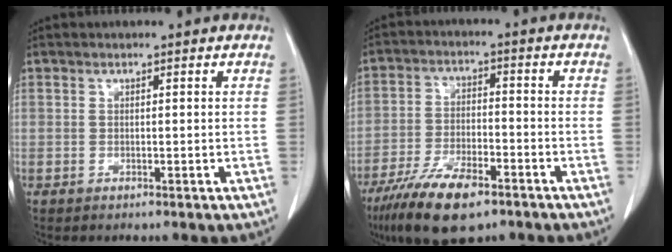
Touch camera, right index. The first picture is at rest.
{"total": 11.7, "force": [-7.8, 3.6, 7.9], "torque": [-0.145, -0.015, -0.138]}